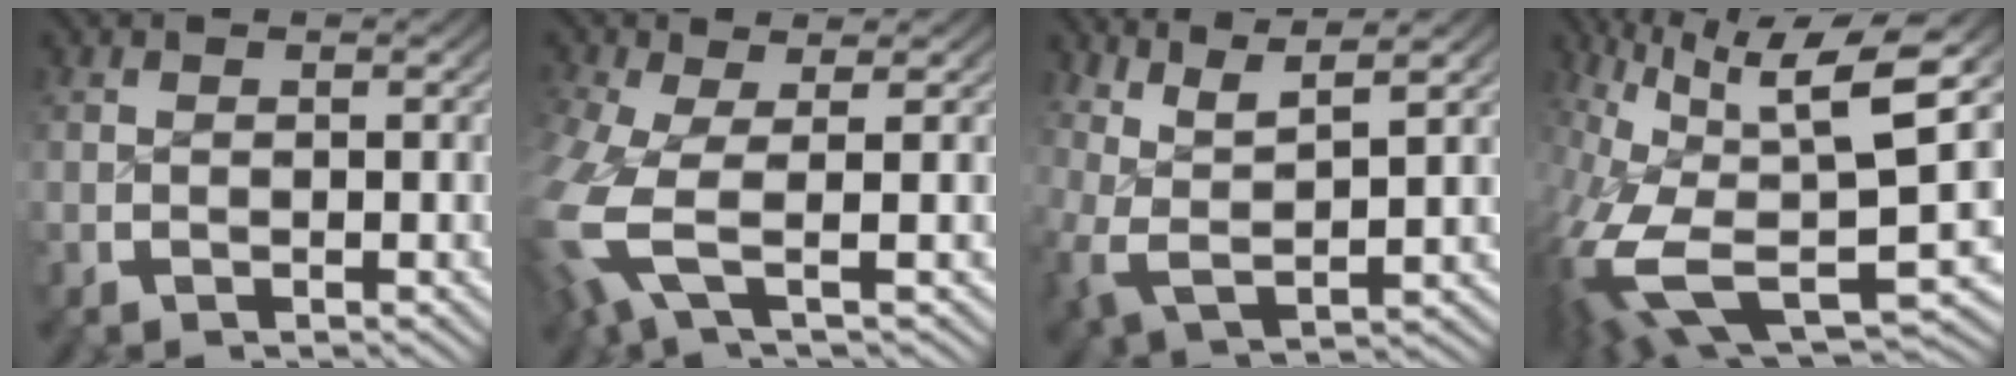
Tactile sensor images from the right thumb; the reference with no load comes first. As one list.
[{"total": 7.1, "force": [-0.4, 3.7, 6.0], "torque": [-0.174, -0.033, 0.003]}, {"total": 9.1, "force": [3.1, 5.6, 6.5], "torque": [-0.134, -0.010, 0.051]}, {"total": 13.3, "force": [-1.8, 6.8, 11.3], "torque": [-0.232, -0.056, 0.005]}]